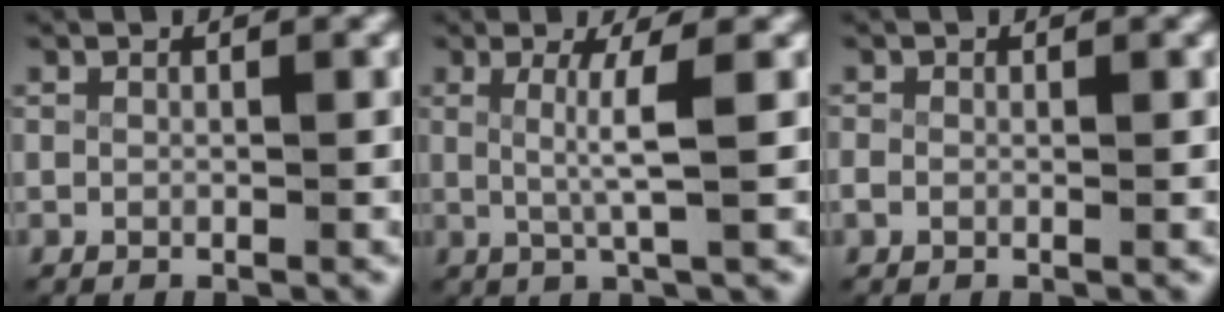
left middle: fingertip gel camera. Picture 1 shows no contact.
{"total": 3.5, "force": [0.4, -0.5, 3.4], "torque": [-0.065, -0.008, 0.013]}
{"total": 1.1, "force": [-0.4, 0.9, 0.6], "torque": [-0.024, -0.007, -0.003]}